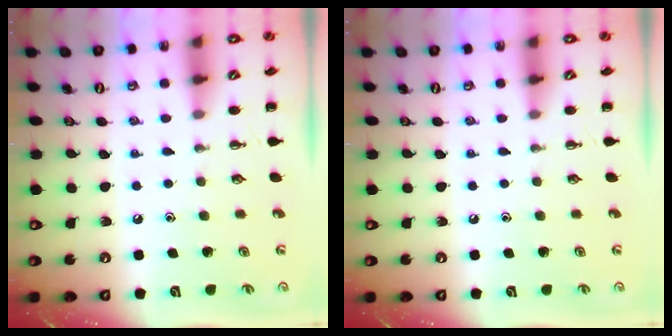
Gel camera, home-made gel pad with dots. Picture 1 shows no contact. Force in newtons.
{"total": 0.0}